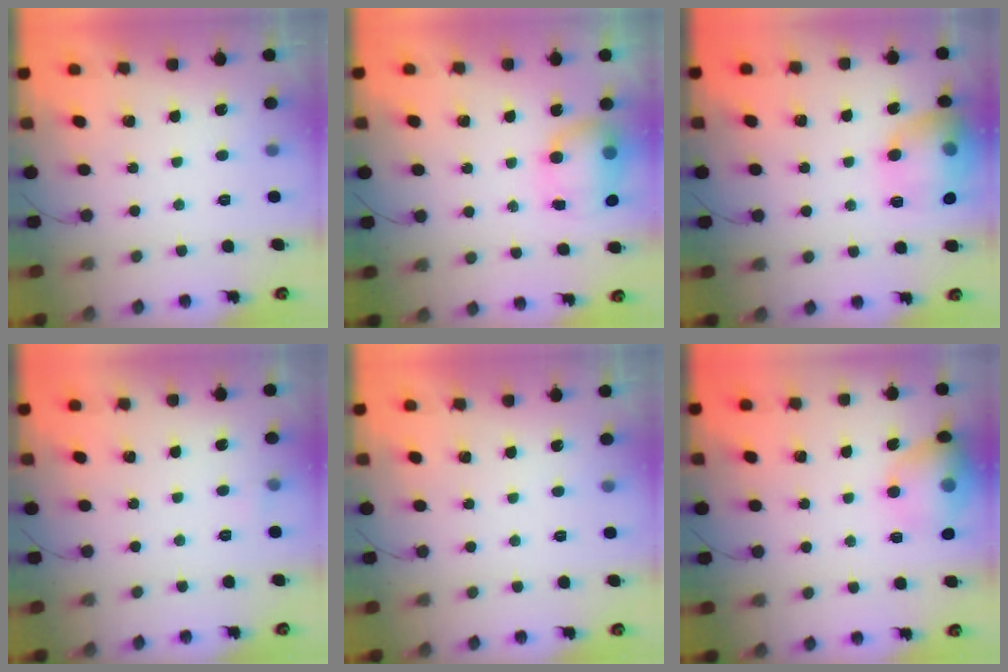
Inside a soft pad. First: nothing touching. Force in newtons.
{"total": 7.4, "press": 7.3, "slide": 0.9}
{"total": 16.4, "press": 16.3, "slide": 1.5}
{"total": 2.6, "press": 2.4, "slide": 1.0}
{"total": 0.0}
{"total": 16.2, "press": 14.7, "slide": 6.6}